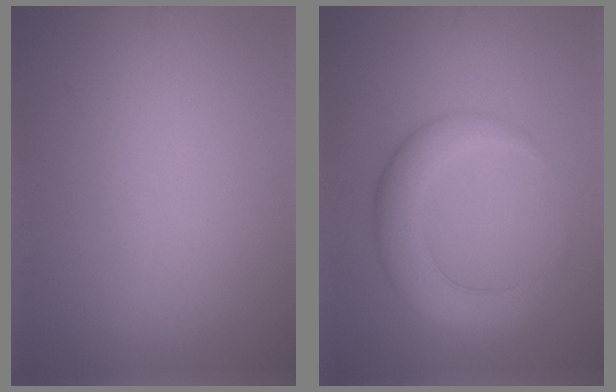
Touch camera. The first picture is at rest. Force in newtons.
{"total": 4.7, "press": 4.7, "slide": 0.1}